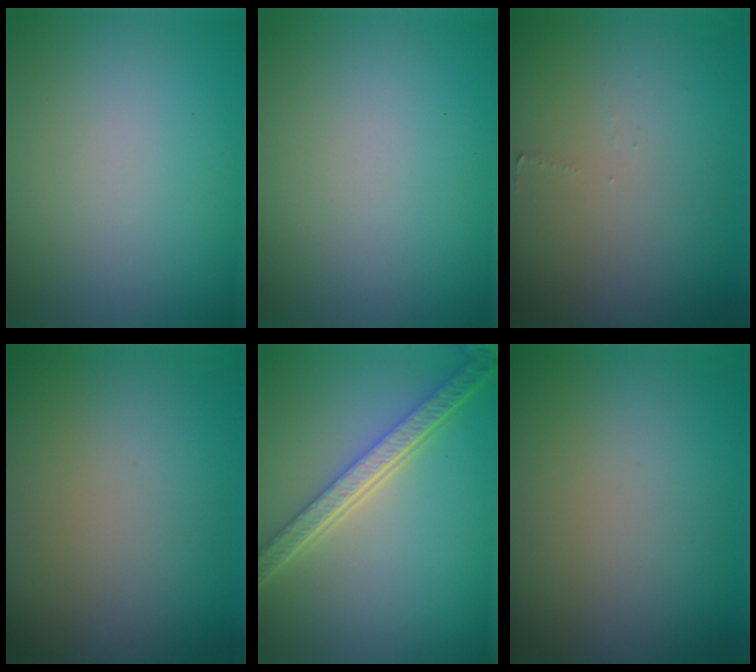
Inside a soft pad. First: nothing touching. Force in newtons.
{"total": 0.0}
{"total": 0.5, "press": 0.5, "slide": 0.1}
{"total": 0.0}
{"total": 5.4, "press": 4.1, "slide": 3.6}
{"total": 0.0}